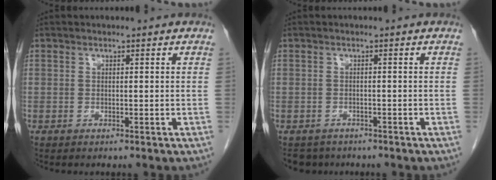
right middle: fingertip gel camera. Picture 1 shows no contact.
{"total": 3.7, "force": [-3.1, 2.0, 0.2], "torque": [-0.005, -0.003, -0.044]}